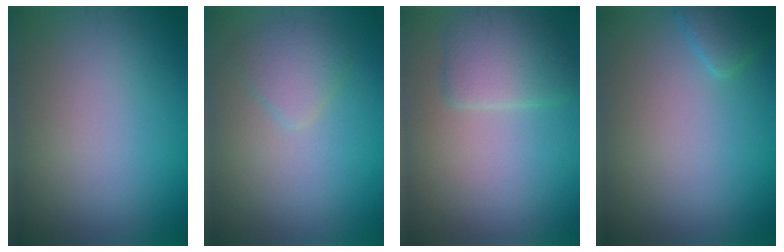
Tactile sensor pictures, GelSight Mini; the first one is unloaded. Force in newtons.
{"total": 2.0, "press": 2.0, "slide": 0.2}
{"total": 3.1, "press": 3.1, "slide": 0.2}
{"total": 1.7, "press": 1.7, "slide": 0.1}